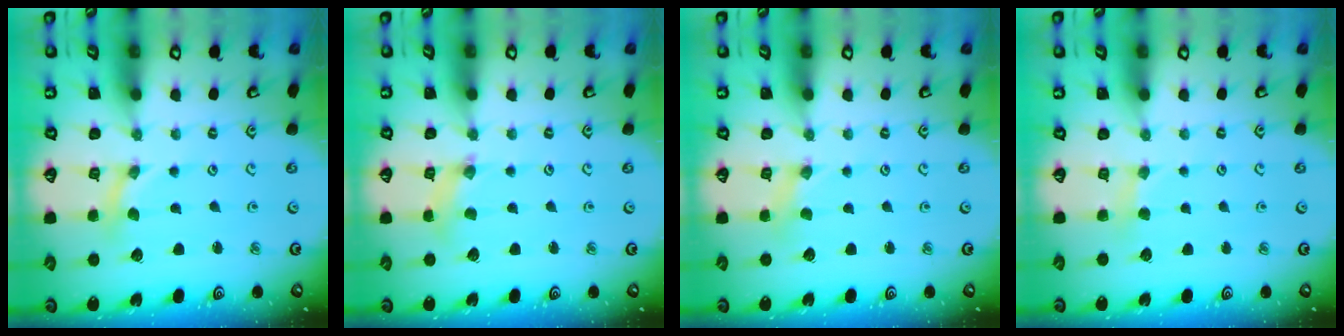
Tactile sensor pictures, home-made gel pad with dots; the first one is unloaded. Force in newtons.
{"total": 2.1, "press": 2.1, "slide": 0.3}
{"total": 0.8, "press": 0.8, "slide": 0.2}
{"total": 3.1, "press": 3.1, "slide": 0.5}